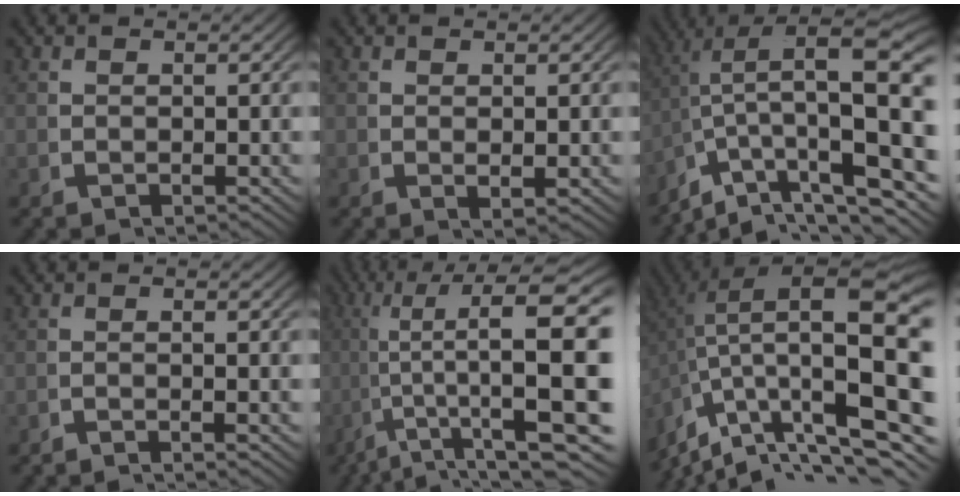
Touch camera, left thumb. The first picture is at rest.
{"total": 1.2, "force": [0.4, 0.6, 0.9], "torque": [-0.018, -0.001, 0.010]}
{"total": 11.3, "force": [-1.1, 5.2, 10.0], "torque": [-0.154, -0.019, -0.001]}
{"total": 1.4, "force": [-1.3, -0.3, 0.6], "torque": [-0.002, 0.006, -0.028]}
{"total": 15.1, "force": [-0.9, 7.9, 12.8], "torque": [-0.205, -0.054, 0.010]}
{"total": 15.0, "force": [-1.4, 7.7, 12.7], "torque": [-0.219, -0.055, 0.006]}